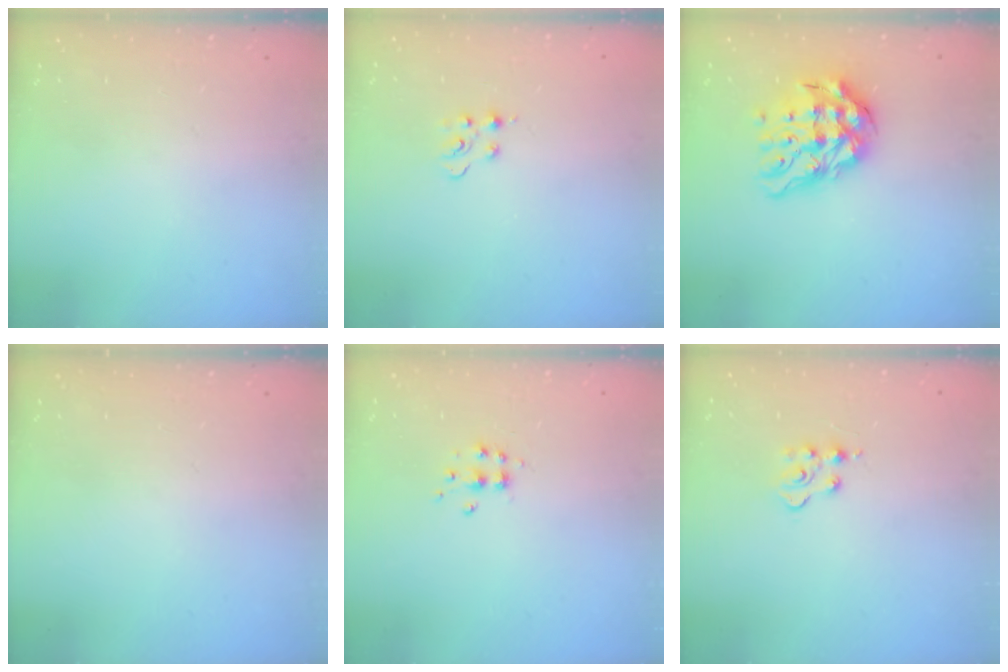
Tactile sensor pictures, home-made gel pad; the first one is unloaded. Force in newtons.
{"total": 4.4, "press": 4.3, "slide": 0.5}
{"total": 14.4, "press": 14.3, "slide": 1.8}
{"total": 0.0}
{"total": 5.4, "press": 5.4, "slide": 0.5}
{"total": 4.0, "press": 3.9, "slide": 0.6}